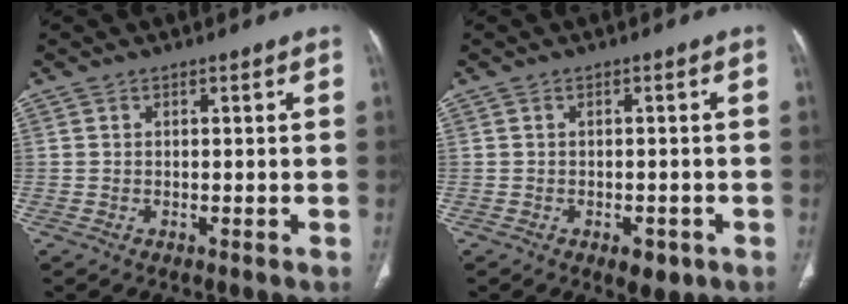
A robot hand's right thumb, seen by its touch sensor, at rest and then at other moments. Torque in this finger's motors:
{"motor_torque": [0.85, 0.59, -0.09, -0.02, 0.16]}